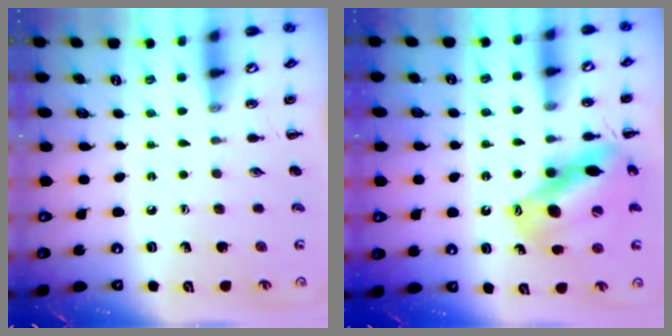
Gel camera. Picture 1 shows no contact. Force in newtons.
{"total": 14.5, "press": 13.9, "slide": 4.3}